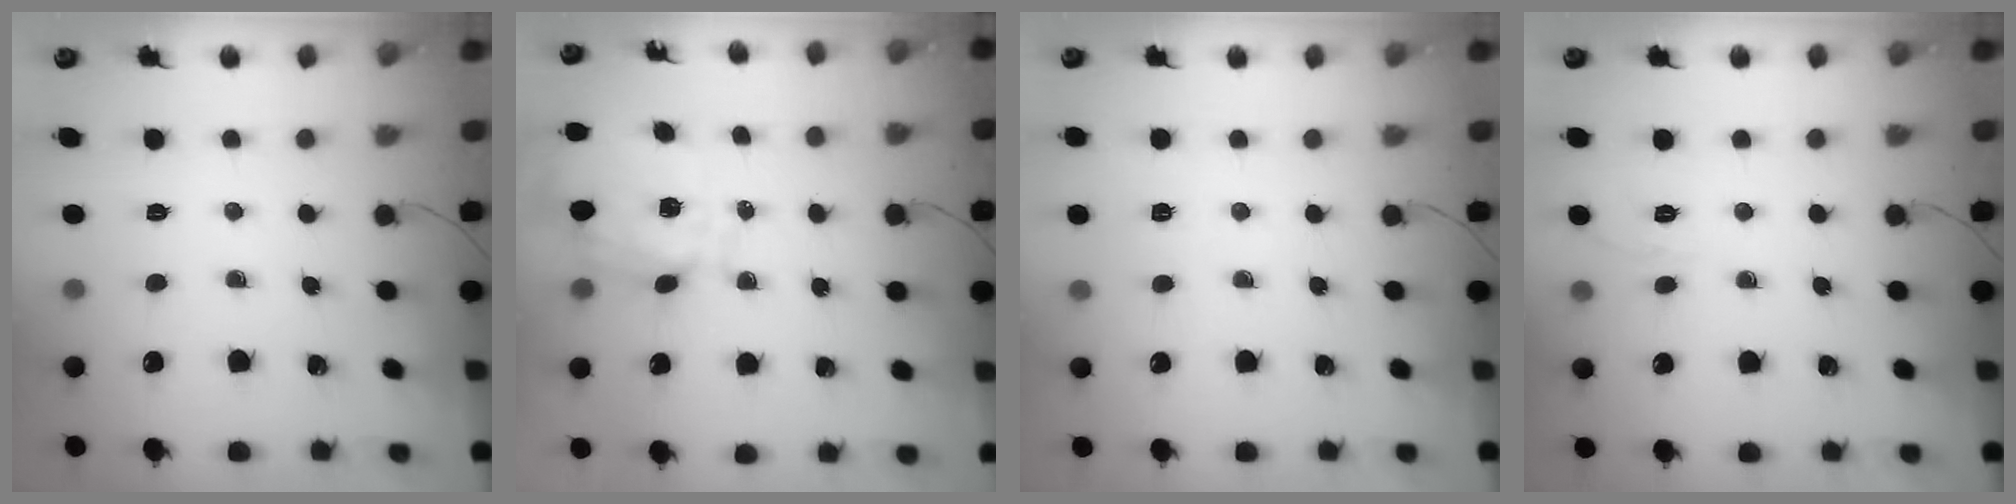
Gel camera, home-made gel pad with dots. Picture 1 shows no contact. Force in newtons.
{"total": 1.8, "press": 1.4, "slide": 1.1}
{"total": 2.0, "press": 1.3, "slide": 1.5}
{"total": 1.7, "press": 0.5, "slide": 1.6}